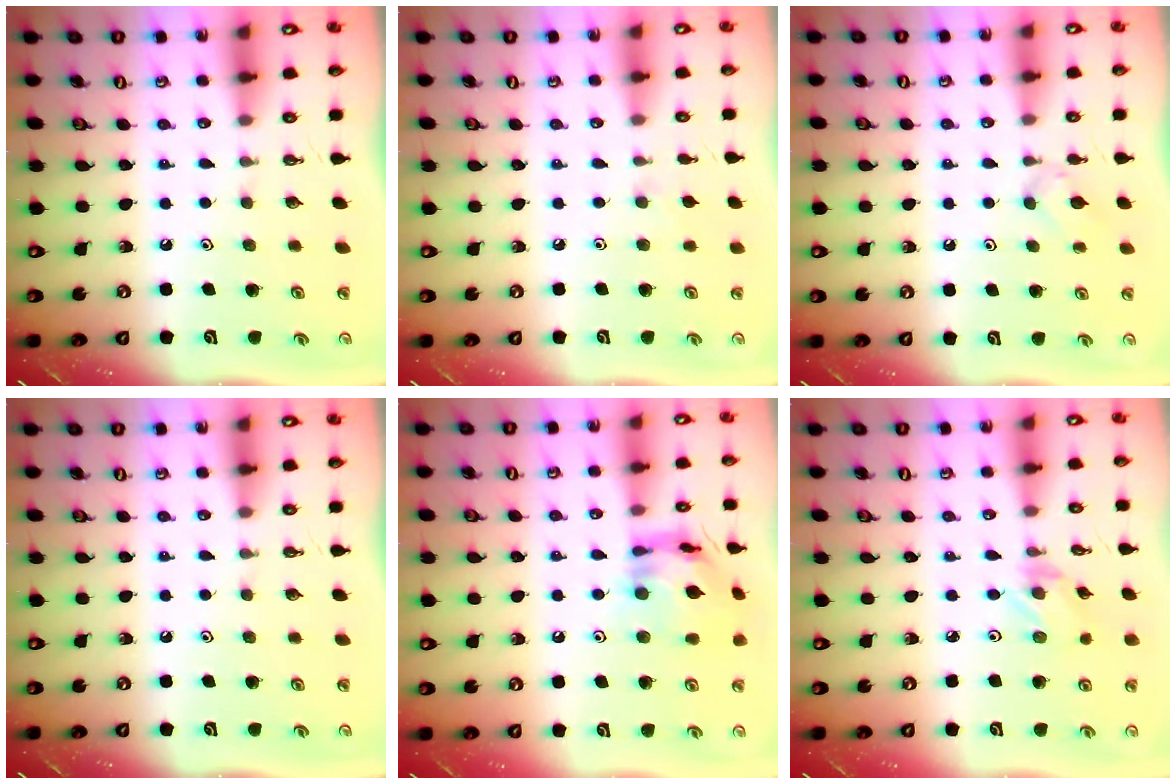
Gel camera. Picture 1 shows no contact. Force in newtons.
{"total": 4.7, "press": 4.7, "slide": 0.7}
{"total": 2.9, "press": 2.8, "slide": 0.6}
{"total": 0.0}
{"total": 14.5, "press": 14.5, "slide": 1.3}
{"total": 2.1, "press": 2.1, "slide": 0.3}